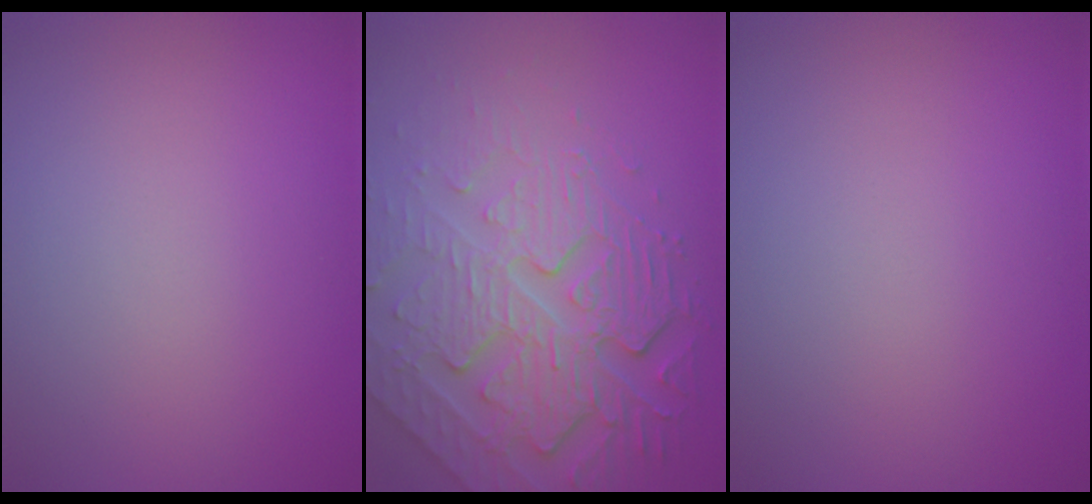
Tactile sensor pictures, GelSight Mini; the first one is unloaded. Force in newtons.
{"total": 6.3, "press": 5.3, "slide": 3.5}
{"total": 0.0}